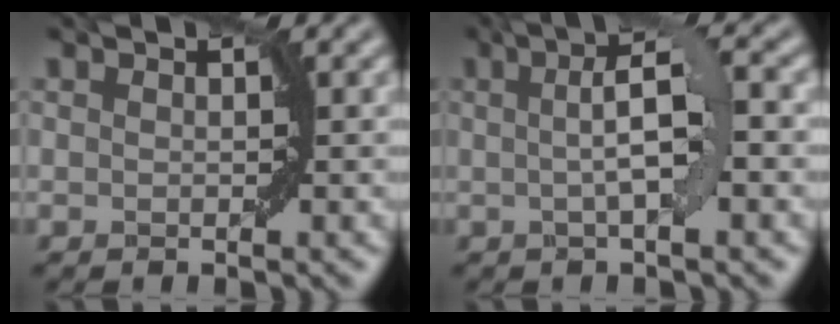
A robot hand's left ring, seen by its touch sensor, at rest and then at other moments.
{"total": 5.0, "force": [0.4, 0.9, 4.9], "torque": [-0.080, 0.009, 0.004]}